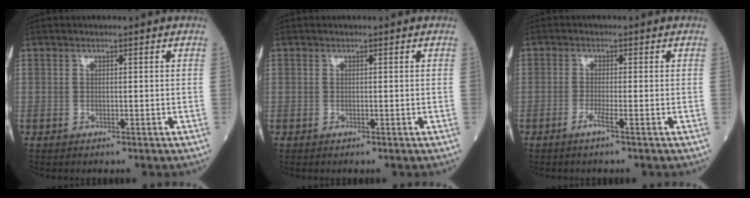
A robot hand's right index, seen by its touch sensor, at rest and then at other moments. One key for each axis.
{"total": 0.0}
{"total": 2.0, "fx": -1.2, "fy": -0.5, "fz": 1.5, "tx": -0.031, "ty": -0.003, "tz": -0.027}